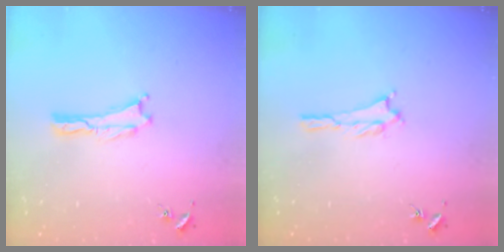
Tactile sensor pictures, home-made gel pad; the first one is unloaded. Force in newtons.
{"total": 1.4, "press": 1.4, "slide": 0.3}